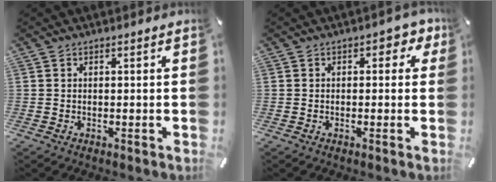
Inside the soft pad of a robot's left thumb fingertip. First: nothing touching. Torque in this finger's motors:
{"motor_torque": [0.53, 0.37, 0.33, -0.13, 0.00]}